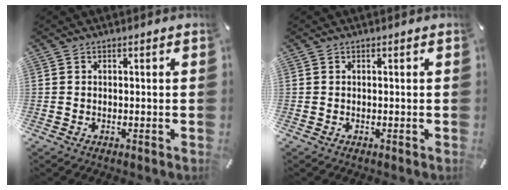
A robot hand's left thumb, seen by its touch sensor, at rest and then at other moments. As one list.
[{"total": 0.0}]